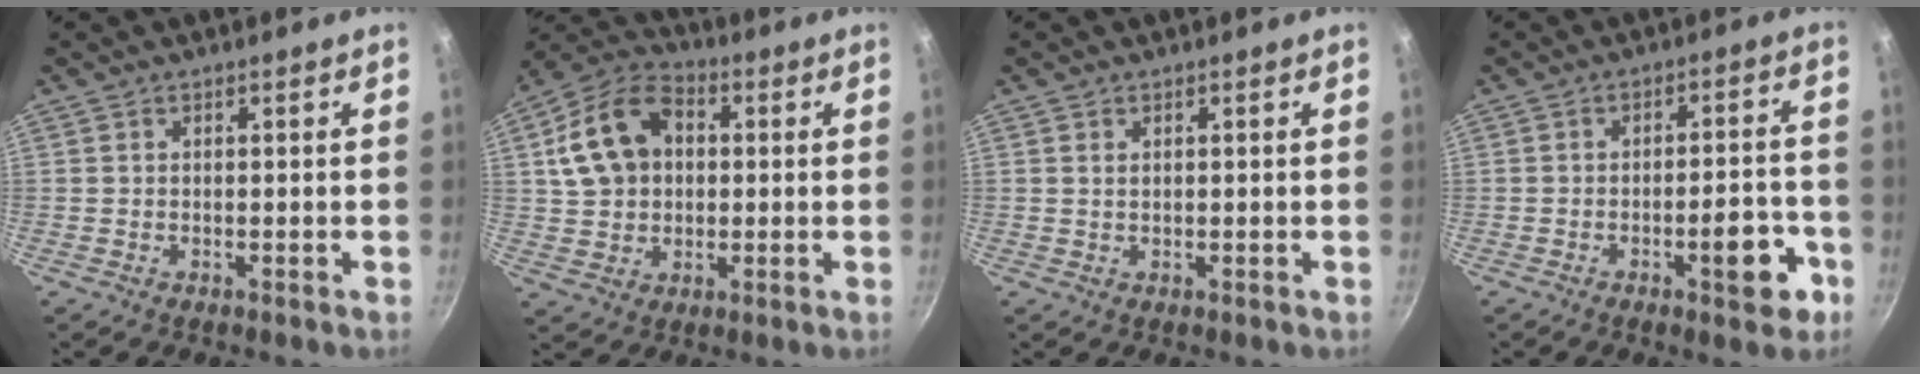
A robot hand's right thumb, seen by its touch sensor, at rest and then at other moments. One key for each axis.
{"total": 14.4, "fx": 2.6, "fy": 10.7, "fz": 9.2, "tx": -0.144, "ty": 0.022, "tz": 0.035}
{"total": 1.0, "fx": 0.4, "fy": 0.7, "fz": 0.7, "tx": -0.010, "ty": 0.002, "tz": 0.007}
{"total": 8.8, "fx": -3.9, "fy": 3.2, "fz": 7.2, "tx": -0.068, "ty": 0.031, "tz": -0.047}